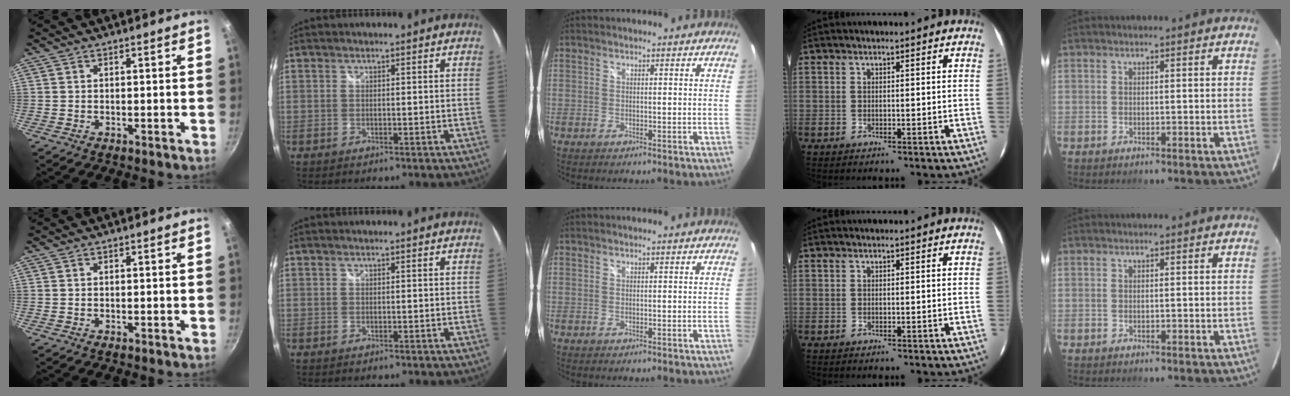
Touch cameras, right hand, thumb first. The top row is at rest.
{}